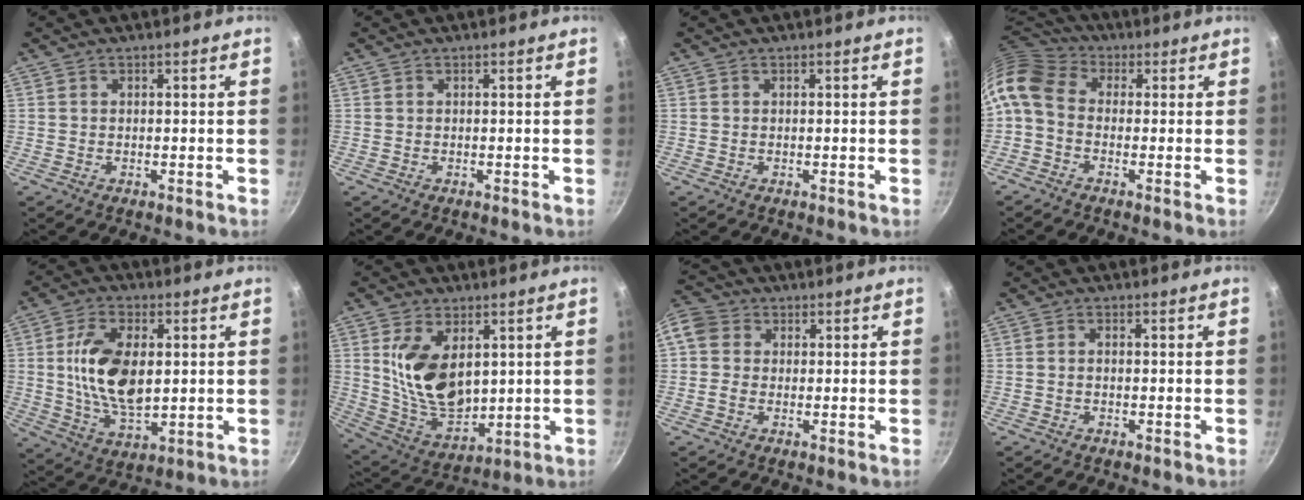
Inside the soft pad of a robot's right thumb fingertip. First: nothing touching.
{"total": 0.0}
{"total": 0.0}
{"total": 10.7, "force": [-0.2, 7.9, 7.2], "torque": [-0.147, 0.032, -0.023]}
{"total": 14.1, "force": [1.7, 8.0, 11.6], "torque": [-0.200, -0.006, 0.033]}
{"total": 14.9, "force": [3.5, 9.3, 11.1], "torque": [-0.172, -0.038, 0.083]}
{"total": 7.4, "force": [0.5, 6.5, 3.5], "torque": [-0.061, 0.018, -0.006]}
{"total": 1.0, "force": [-0.3, 0.6, 0.7], "torque": [-0.017, 0.008, -0.006]}